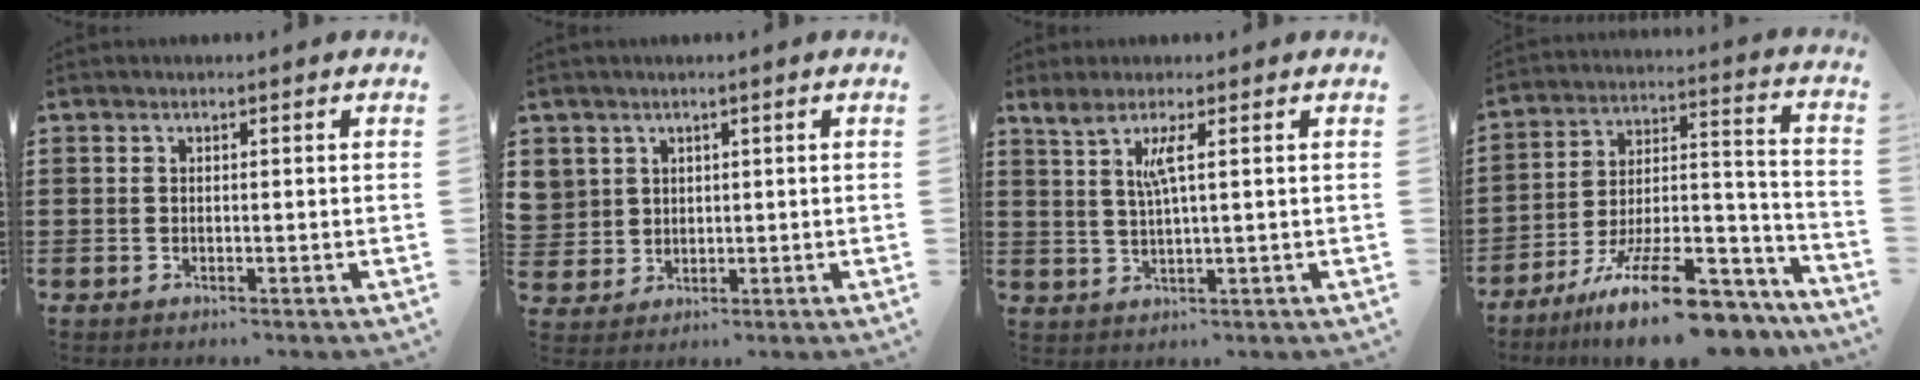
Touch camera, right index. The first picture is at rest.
{"total": 3.2, "force": [1.5, 2.8, 0.0], "torque": [-0.018, 0.009, 0.030]}
{"total": 3.6, "force": [1.4, -0.2, 3.3], "torque": [-0.070, -0.004, 0.022]}
{"total": 17.1, "force": [-13.0, 4.3, 10.2], "torque": [-0.147, 0.065, -0.219]}